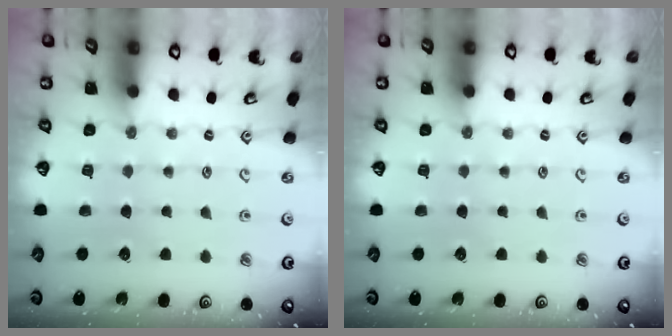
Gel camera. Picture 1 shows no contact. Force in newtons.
{"total": 0.0}